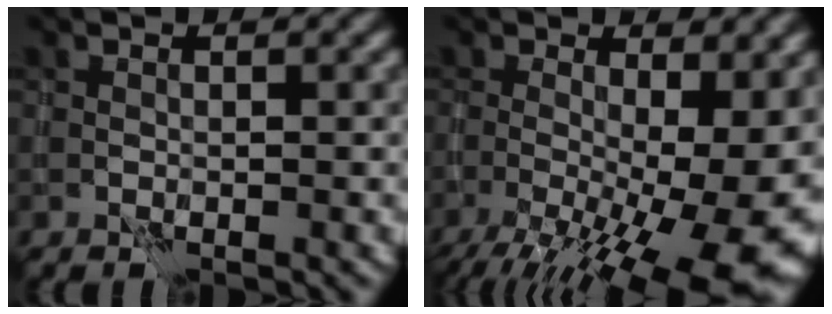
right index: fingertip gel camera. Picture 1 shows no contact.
{"total": 16.6, "force": [-4.1, 6.2, 14.9], "torque": [-0.195, -0.028, -0.044]}